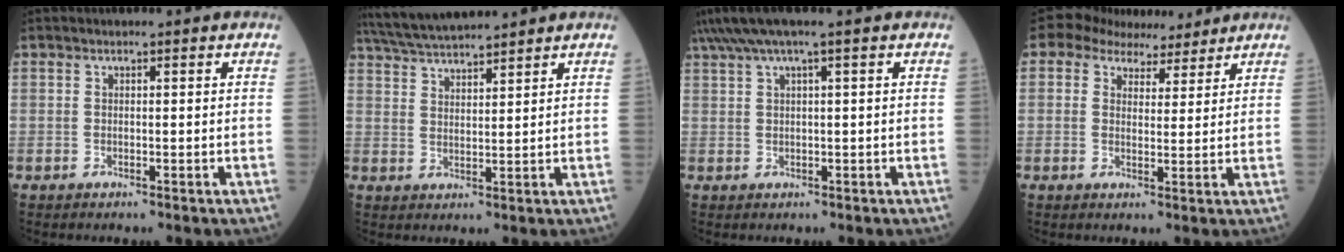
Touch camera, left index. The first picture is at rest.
{"total": 9.1, "force": [8.5, 0.0, 3.3], "torque": [-0.070, 0.028, 0.152]}
{"total": 5.2, "force": [3.4, -0.7, 3.8], "torque": [-0.078, 0.032, 0.064]}
{"total": 6.5, "force": [5.2, 3.6, 1.7], "torque": [-0.030, 0.019, 0.078]}